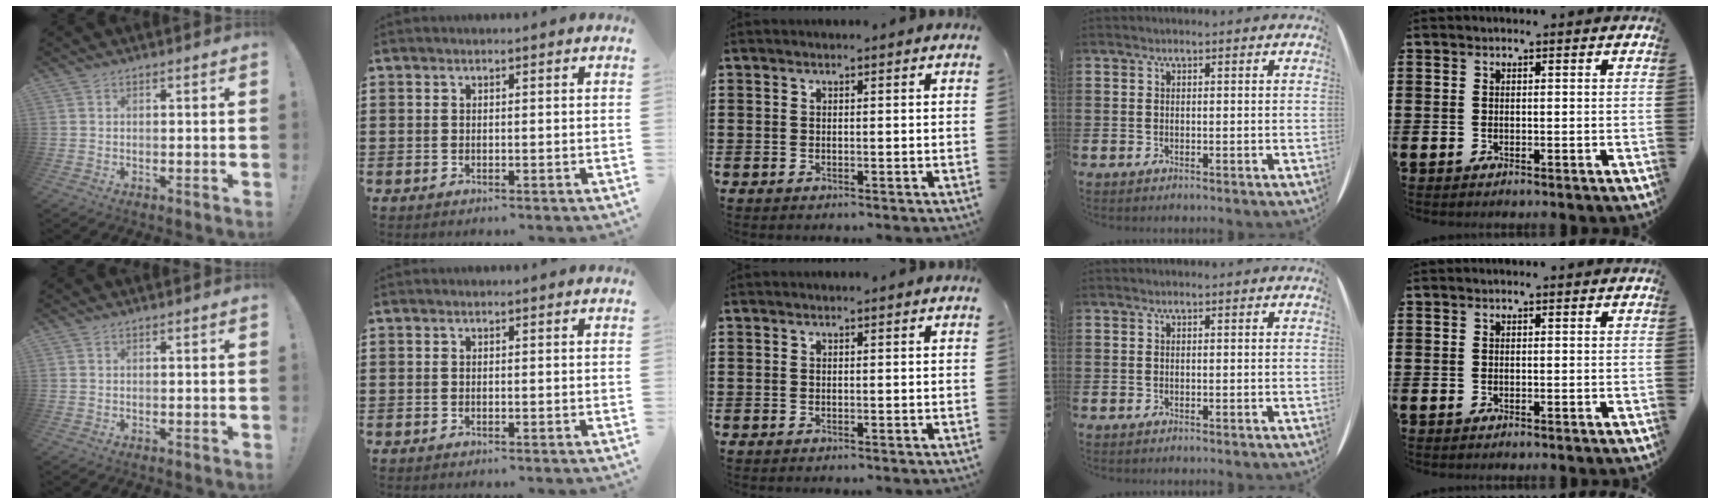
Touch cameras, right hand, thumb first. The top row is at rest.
{}